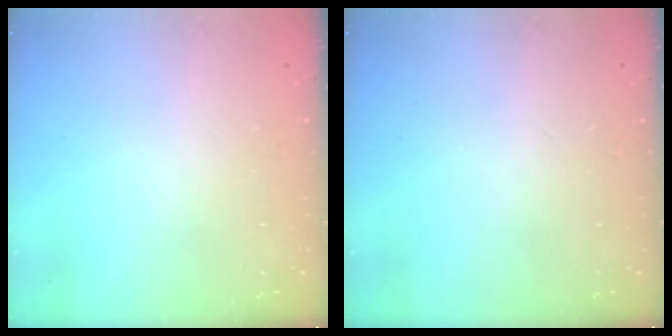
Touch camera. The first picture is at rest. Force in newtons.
{"total": 0.0}